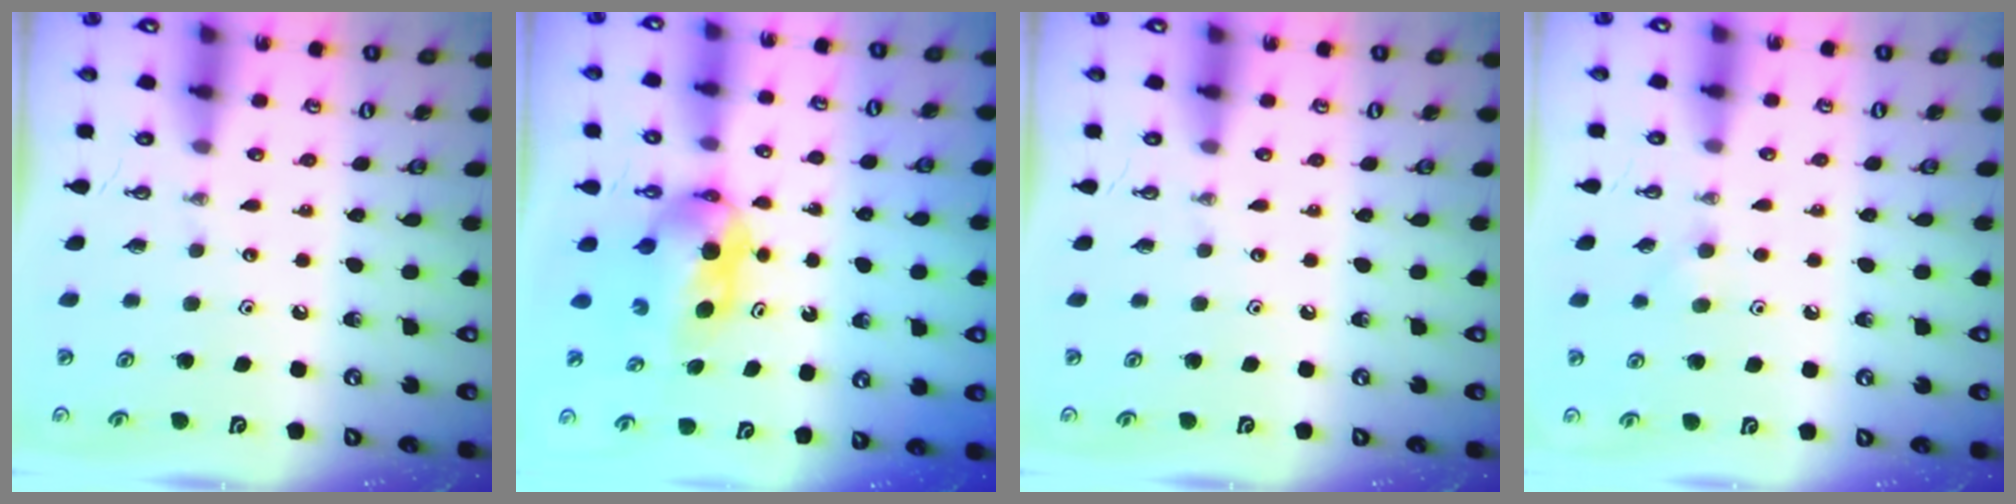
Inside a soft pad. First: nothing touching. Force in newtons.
{"total": 5.7, "press": 5.1, "slide": 2.6}
{"total": 0.0}
{"total": 4.2, "press": 4.0, "slide": 1.2}